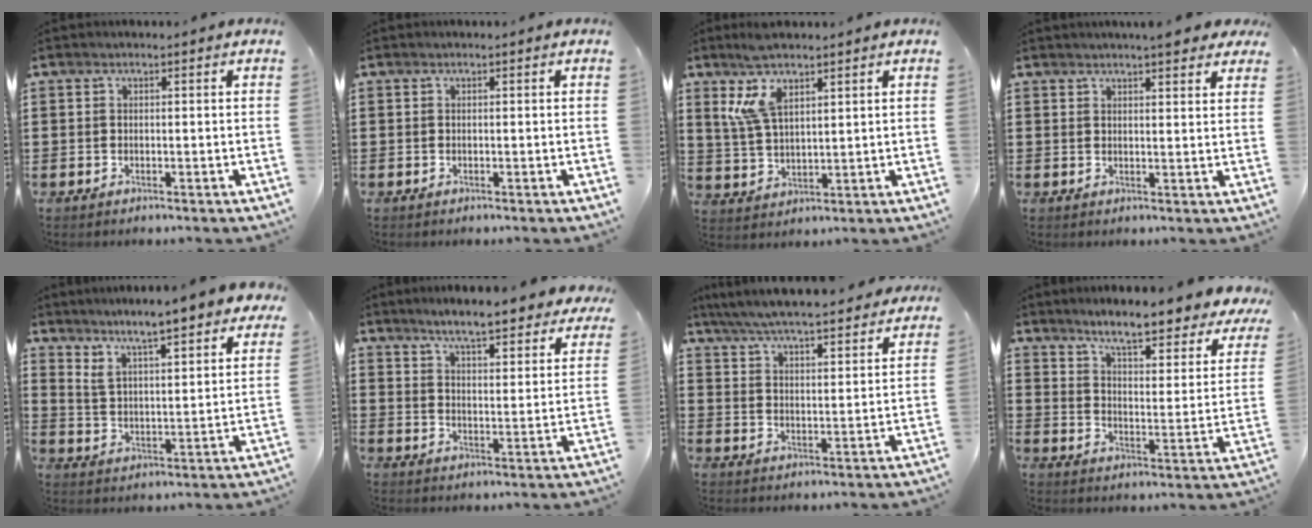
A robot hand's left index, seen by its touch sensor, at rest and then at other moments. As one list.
[{"total": 0.0}, {"total": 7.2, "force": [4.0, 2.2, 5.5], "torque": [-0.130, -0.005, 0.068]}, {"total": 3.7, "force": [3.3, 0.5, 1.7], "torque": [-0.033, -0.004, 0.058]}, {"total": 6.2, "force": [5.7, -0.3, 2.3], "torque": [-0.073, -0.046, 0.092]}, {"total": 6.2, "force": [5.9, -0.3, 1.9], "torque": [-0.063, -0.035, 0.100]}, {"total": 6.2, "force": [5.9, 0.0, 1.7], "torque": [-0.062, -0.038, 0.102]}, {"total": 6.6, "force": [5.8, -0.4, 3.0], "torque": [-0.076, -0.051, 0.092]}]